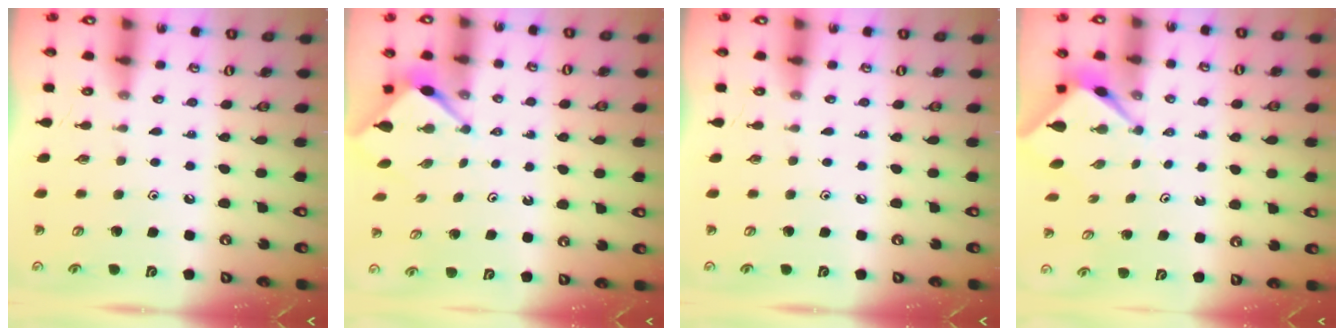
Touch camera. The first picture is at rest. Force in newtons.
{"total": 2.9, "press": 2.9, "slide": 0.3}
{"total": 0.0}
{"total": 2.6, "press": 2.6, "slide": 0.1}